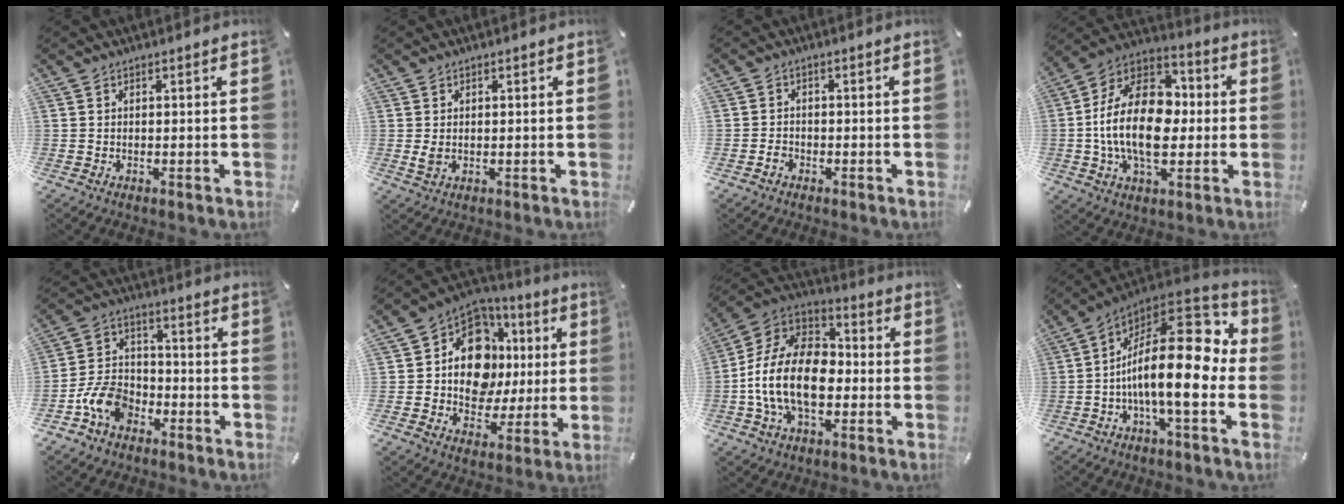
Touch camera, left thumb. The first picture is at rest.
{"total": 2.0, "force": [0.2, 1.5, 1.3], "torque": [-0.017, -0.001, 0.002]}
{"total": 2.3, "force": [-1.2, 1.9, 0.6], "torque": [-0.009, 0.008, -0.026]}
{"total": 21.1, "force": [-1.6, 13.8, 15.9], "torque": [-0.310, 0.012, -0.028]}
{"total": 10.8, "force": [-5.5, 7.6, 5.3], "torque": [-0.116, 0.036, -0.100]}
{"total": 15.2, "force": [1.8, 12.2, 8.8], "torque": [-0.144, -0.017, 0.038]}
{"total": 18.0, "force": [-4.7, 11.7, 12.8], "torque": [-0.286, 0.027, -0.087]}
{"total": 22.7, "force": [-0.9, 8.9, 20.8], "torque": [-0.365, -0.022, -0.018]}